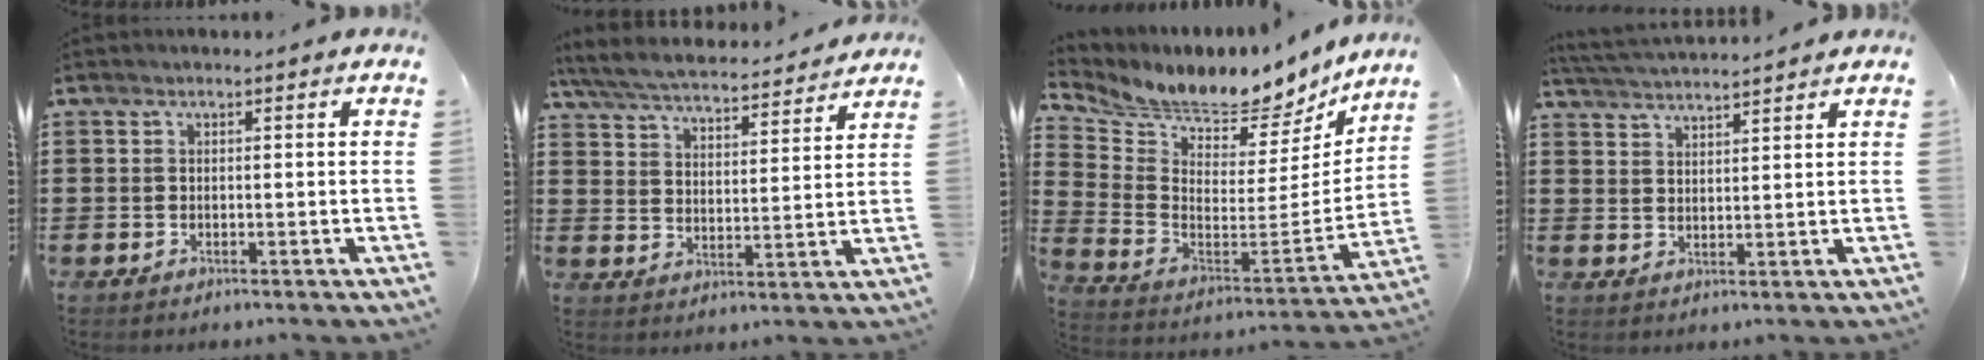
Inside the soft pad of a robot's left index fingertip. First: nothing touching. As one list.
[{"total": 5.5, "force": [5.3, 0.2, 1.5], "torque": [-0.053, -0.034, 0.087]}, {"total": 6.3, "force": [6.2, 1.2, 0.7], "torque": [-0.038, -0.073, 0.098]}, {"total": 3.0, "force": [3.0, -0.4, 0.2], "torque": [-0.015, -0.012, 0.053]}]